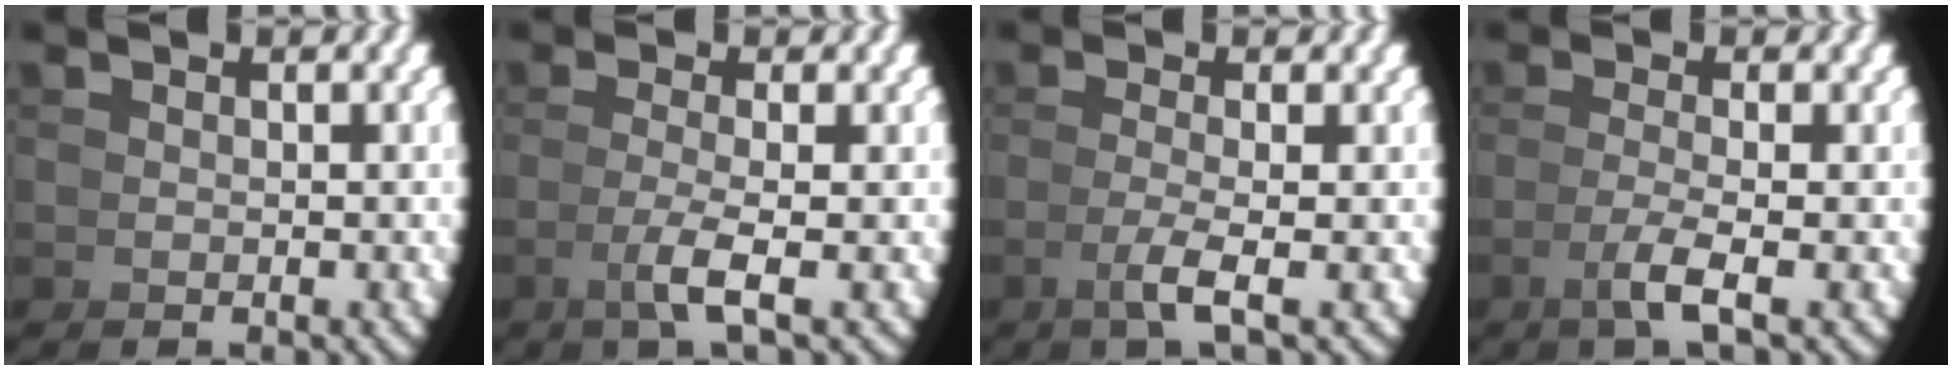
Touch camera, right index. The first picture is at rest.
{"total": 2.9, "force": [-0.5, -0.6, 2.8], "torque": [-0.055, -0.005, -0.003]}
{"total": 2.6, "force": [-0.5, -0.7, 2.4], "torque": [-0.049, -0.006, -0.005]}
{"total": 2.8, "force": [-0.8, -0.6, 2.6], "torque": [-0.052, -0.005, -0.008]}